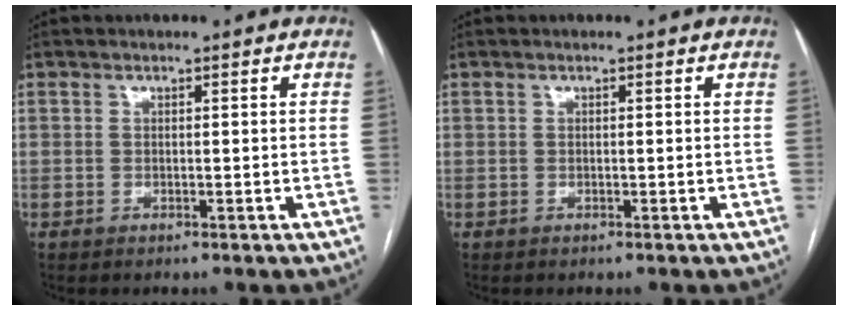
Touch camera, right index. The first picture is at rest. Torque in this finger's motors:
{"motor_torque": [-0.01, 0.01, 0.00, 0.00]}